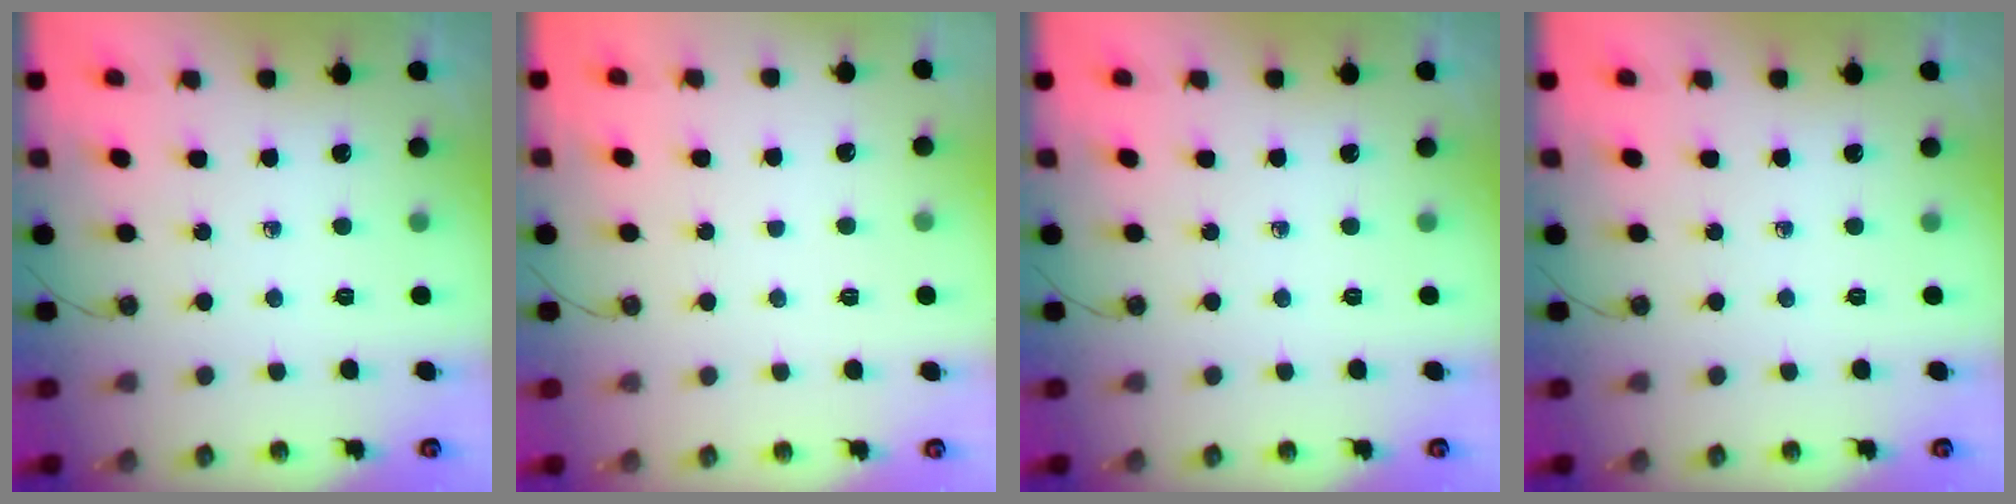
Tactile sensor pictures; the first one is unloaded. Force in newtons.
{"total": 1.1, "press": 1.1, "slide": 0.1}
{"total": 0.0}
{"total": 0.0}